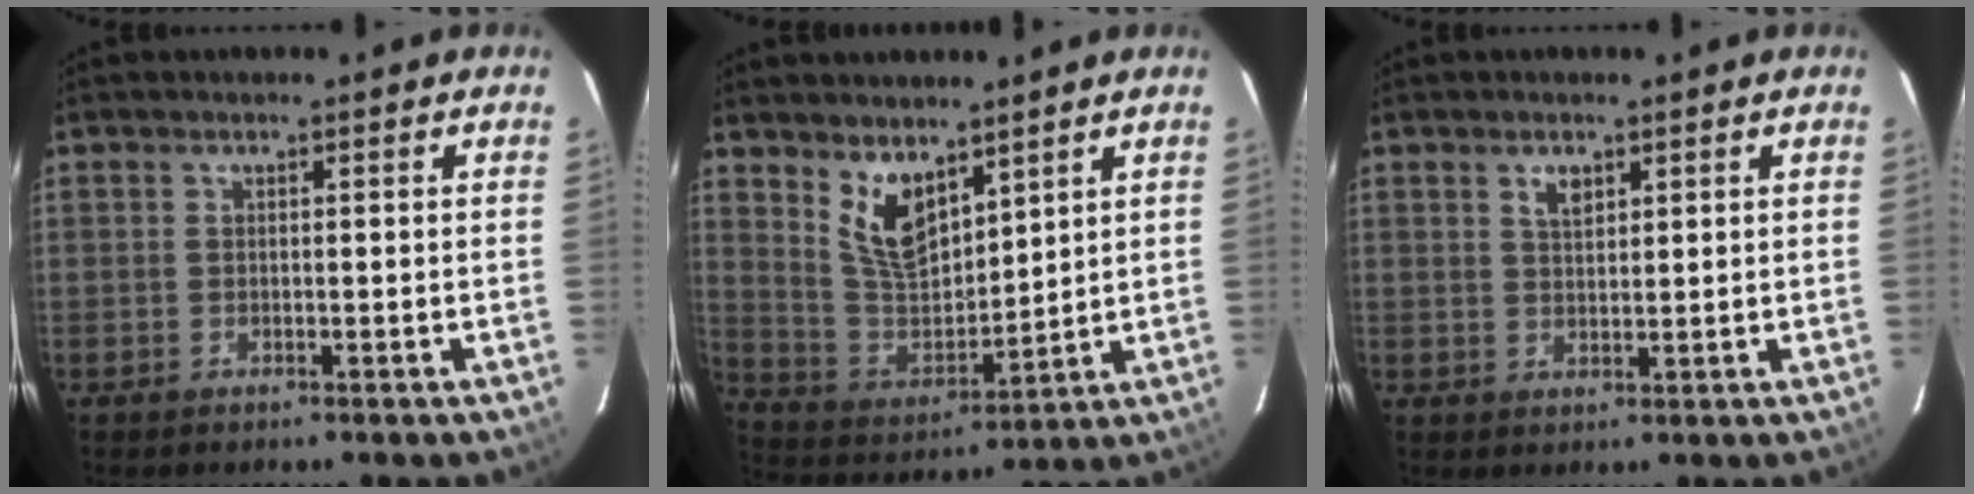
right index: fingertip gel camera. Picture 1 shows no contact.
{"total": 9.9, "force": [6.4, 4.7, 6.1], "torque": [-0.112, -0.008, 0.137]}
{"total": 2.8, "force": [1.6, 1.5, 1.8], "torque": [-0.030, 0.003, 0.030]}